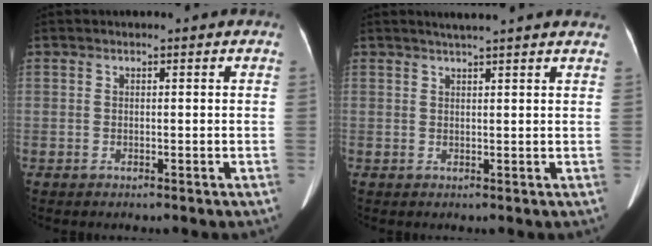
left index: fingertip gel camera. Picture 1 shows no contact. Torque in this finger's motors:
{"motor_torque": [0.03, -0.16, -0.01, 0.02]}